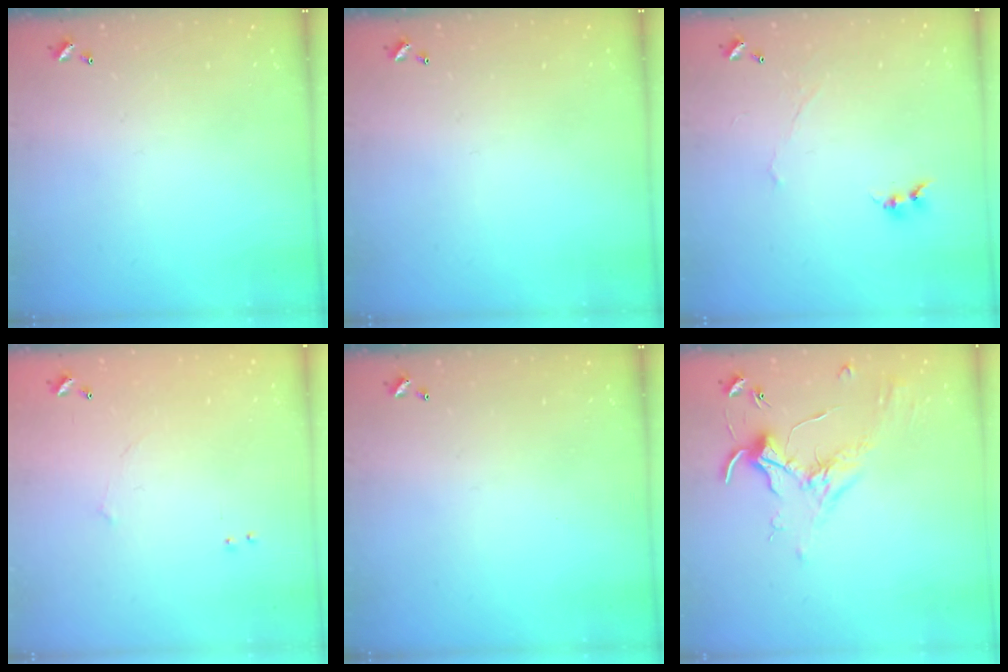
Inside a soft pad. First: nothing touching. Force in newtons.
{"total": 0.0}
{"total": 0.7, "press": 0.4, "slide": 0.5}
{"total": 6.3, "press": 6.3, "slide": 0.7}
{"total": 0.0}
{"total": 1.8, "press": 1.7, "slide": 0.4}